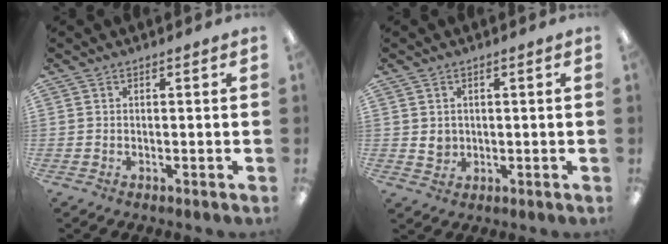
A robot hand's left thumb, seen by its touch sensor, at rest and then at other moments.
{"total": 2.9, "force": [0.9, 2.6, 0.9], "torque": [-0.012, 0.001, 0.015]}